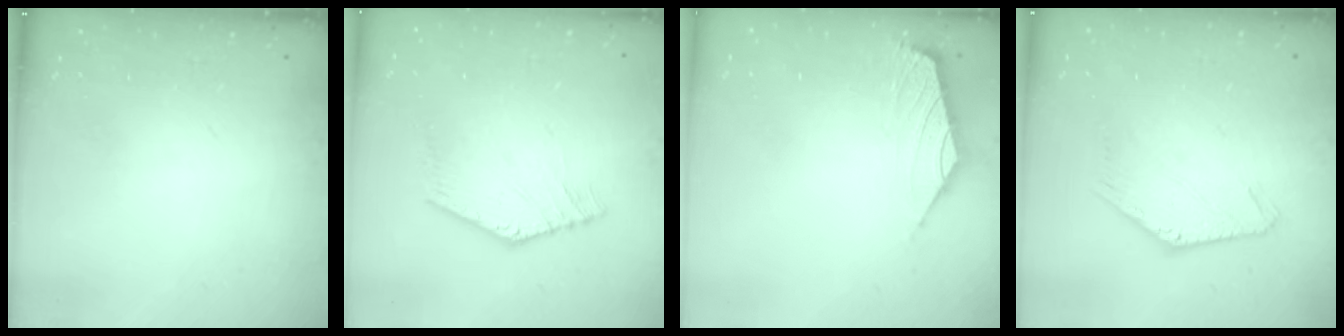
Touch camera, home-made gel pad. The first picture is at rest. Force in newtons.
{"total": 2.2, "press": 2.2, "slide": 0.4}
{"total": 1.7, "press": 1.5, "slide": 0.7}
{"total": 1.1, "press": 1.1, "slide": 0.2}